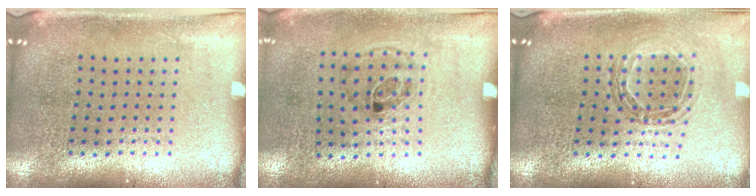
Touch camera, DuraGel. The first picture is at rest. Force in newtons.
{"total": 1.1, "press": 0.7, "slide": 0.9}
{"total": 0.8, "press": 0.8, "slide": 0.1}